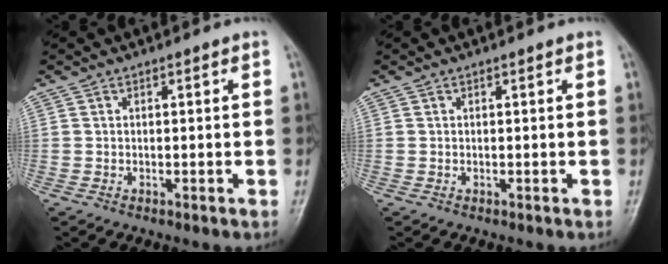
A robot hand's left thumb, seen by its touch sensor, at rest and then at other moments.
{"total": 0.0}